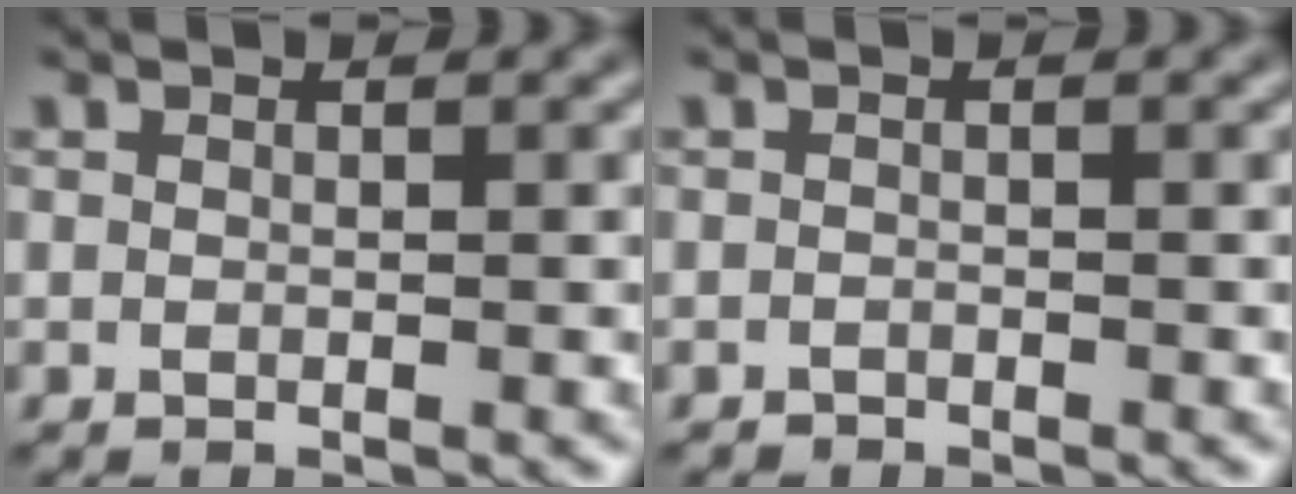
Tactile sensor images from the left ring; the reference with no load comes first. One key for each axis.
{"total": 0.5, "fx": -0.5, "fy": 0.1, "fz": -0.1, "tx": 0.003, "ty": 0.001, "tz": -0.010}